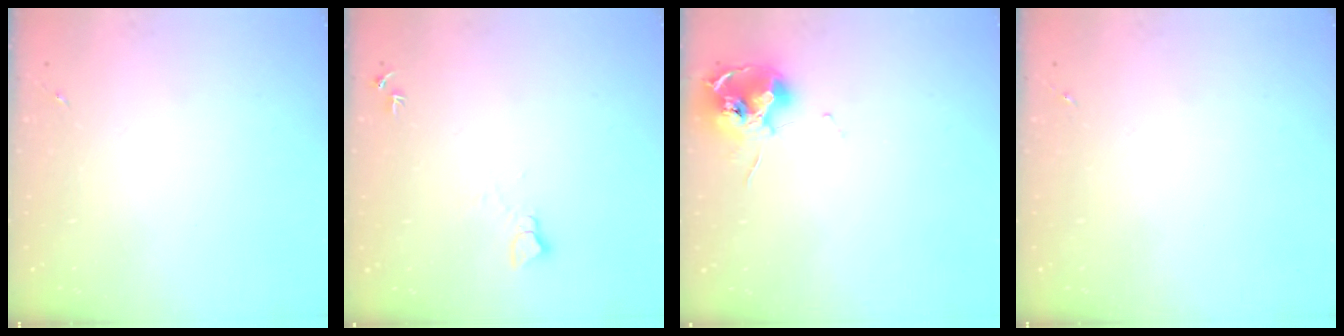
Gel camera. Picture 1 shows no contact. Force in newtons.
{"total": 5.2, "press": 5.2, "slide": 0.6}
{"total": 12.1, "press": 12.0, "slide": 1.2}
{"total": 0.0}